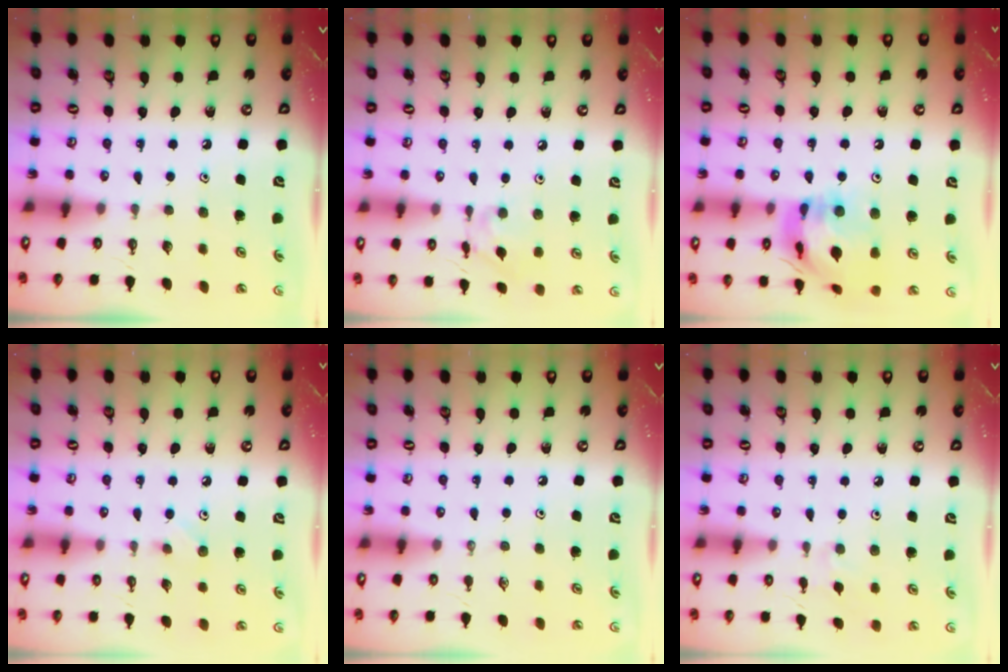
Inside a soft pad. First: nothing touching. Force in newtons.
{"total": 8.5, "press": 8.5, "slide": 0.5}
{"total": 16.3, "press": 16.2, "slide": 1.8}
{"total": 3.7, "press": 3.6, "slide": 0.6}
{"total": 0.0}
{"total": 4.7, "press": 4.7, "slide": 0.7}